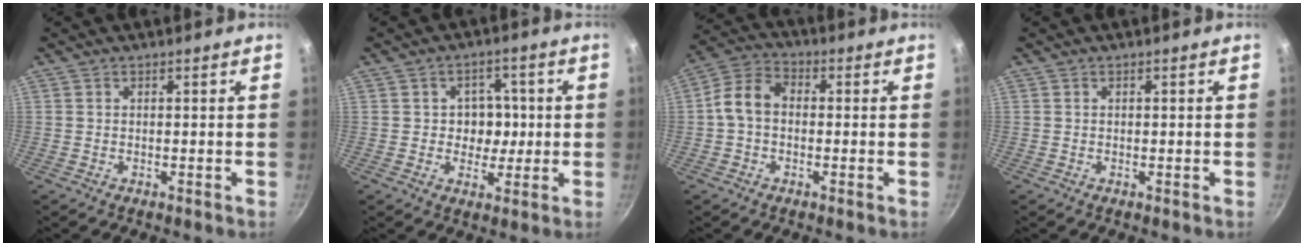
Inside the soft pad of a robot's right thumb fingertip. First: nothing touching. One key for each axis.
{"total": 6.5, "fx": 0.2, "fy": 5.3, "fz": 3.7, "tx": -0.005, "ty": 0.008, "tz": 0.001}
{"total": 7.8, "fx": -0.3, "fy": 5.6, "fz": 5.4, "tx": -0.095, "ty": 0.027, "tz": -0.017}
{"total": 0.0}